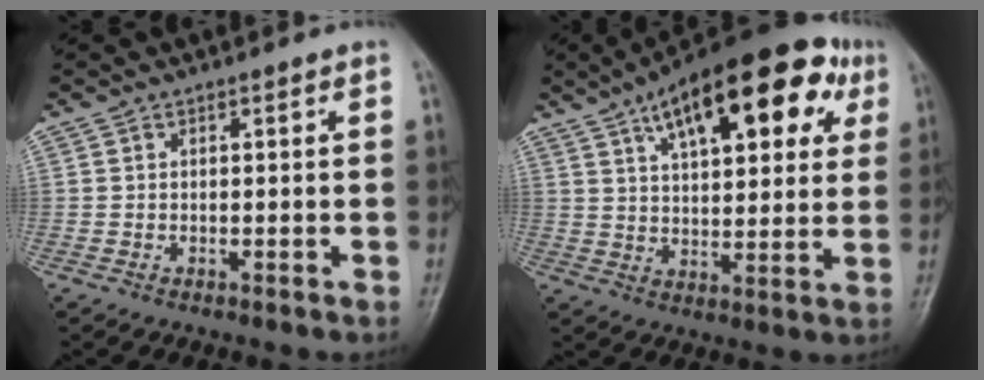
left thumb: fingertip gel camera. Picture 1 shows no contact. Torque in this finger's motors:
{"motor_torque": [1.33, 1.31, 1.65, -1.12, 0.19]}